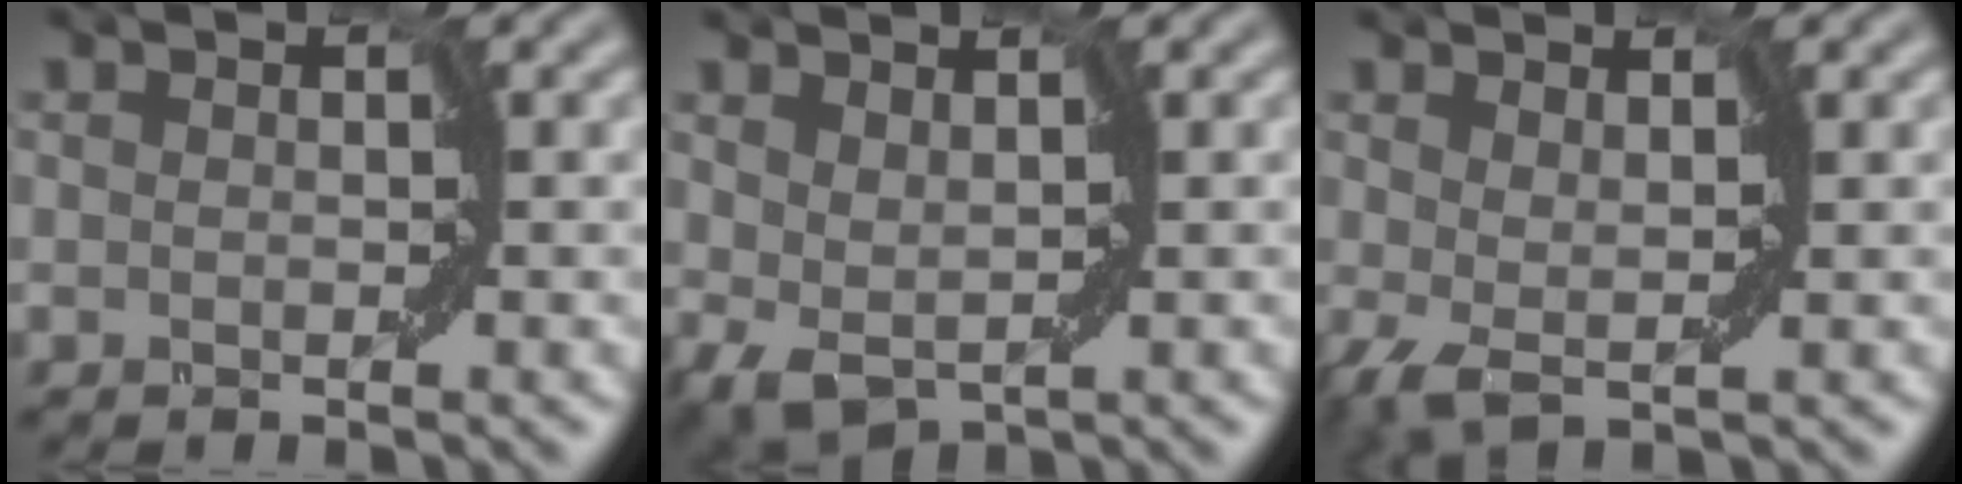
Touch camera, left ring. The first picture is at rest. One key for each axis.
{"total": 3.2, "fx": 0.0, "fy": 2.3, "fz": 2.3, "tx": -0.057, "ty": -0.011, "tz": 0.002}
{"total": 2.6, "fx": -0.1, "fy": 1.4, "fz": 2.2, "tx": -0.056, "ty": -0.011, "tz": -0.002}